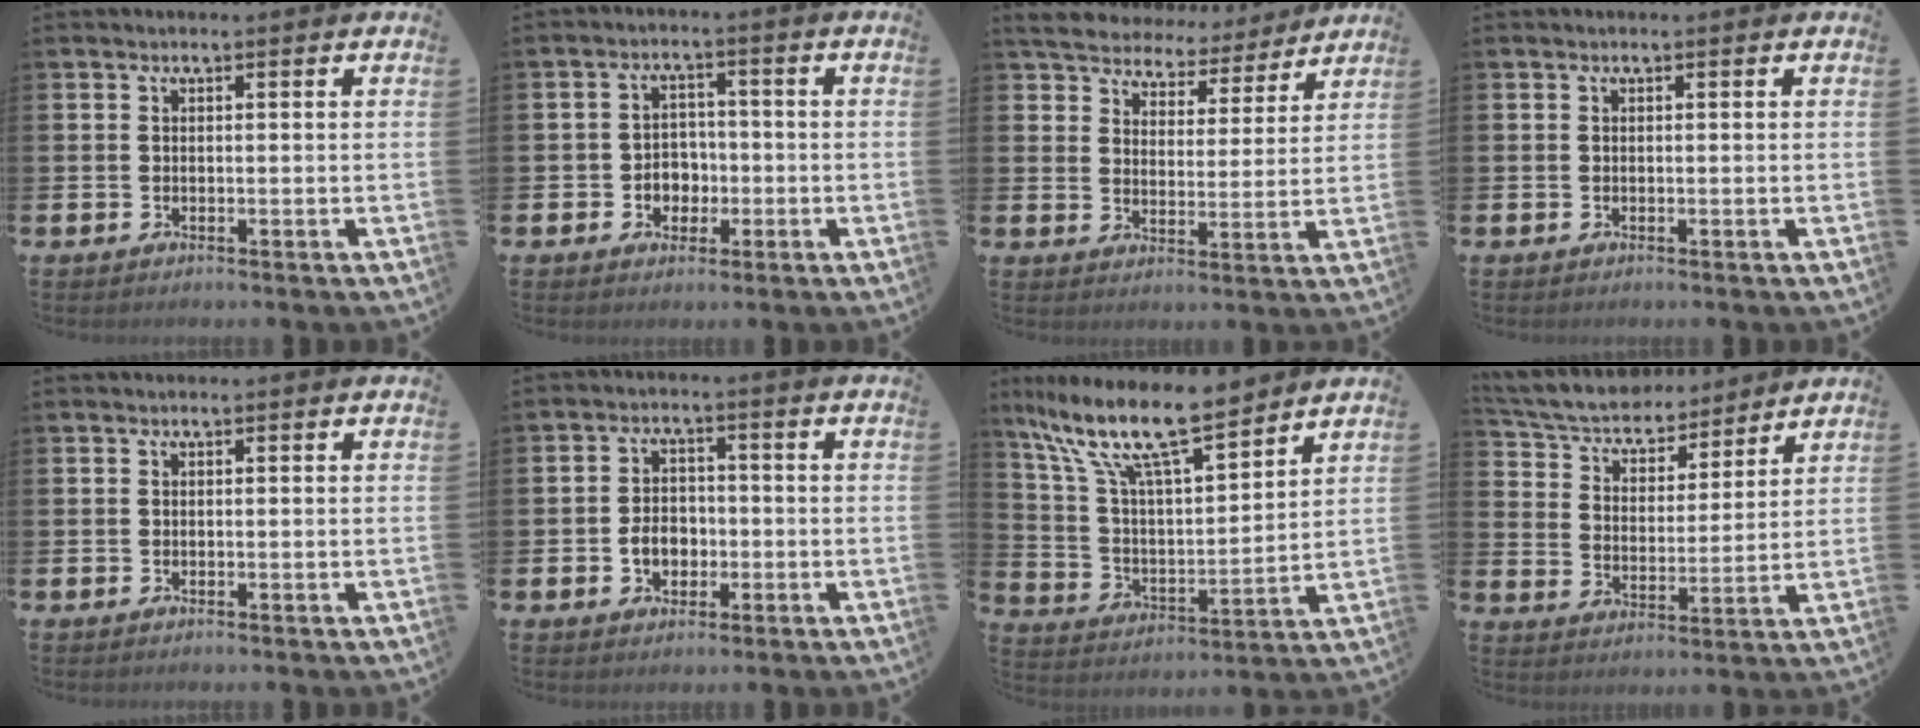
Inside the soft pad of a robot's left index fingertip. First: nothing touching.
{"total": 3.3, "force": [-1.0, 3.0, 1.0], "torque": [-0.020, 0.001, -0.028]}
{"total": 6.1, "force": [5.8, 1.8, 0.5], "torque": [-0.036, -0.047, 0.099]}
{"total": 0.0}
{"total": 0.0}
{"total": 3.9, "force": [-1.3, 3.0, 2.2], "torque": [-0.029, -0.002, -0.031]}
{"total": 13.0, "force": [10.6, 2.4, 7.1], "torque": [-0.169, -0.060, 0.184]}
{"total": 6.6, "force": [6.2, 2.0, 0.8], "torque": [-0.056, -0.046, 0.107]}